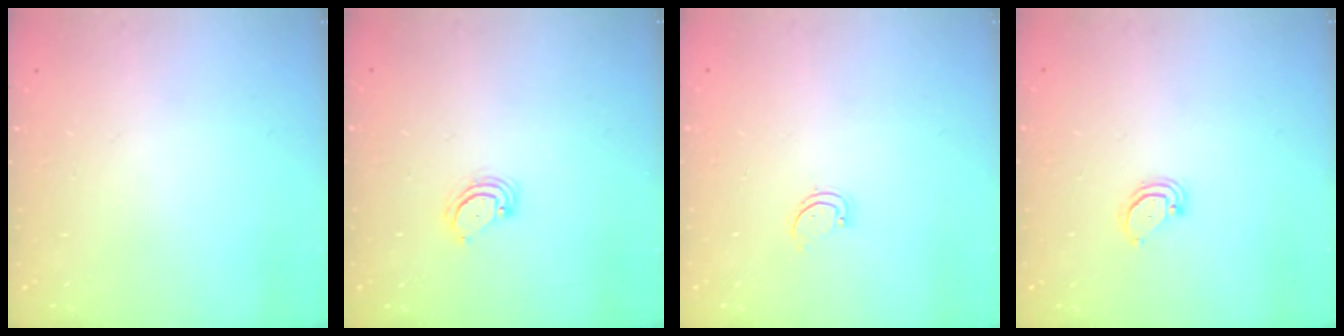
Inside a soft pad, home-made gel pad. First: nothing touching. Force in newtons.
{"total": 4.2, "press": 4.1, "slide": 0.3}
{"total": 1.7, "press": 1.7, "slide": 0.3}
{"total": 3.0, "press": 3.0, "slide": 0.2}